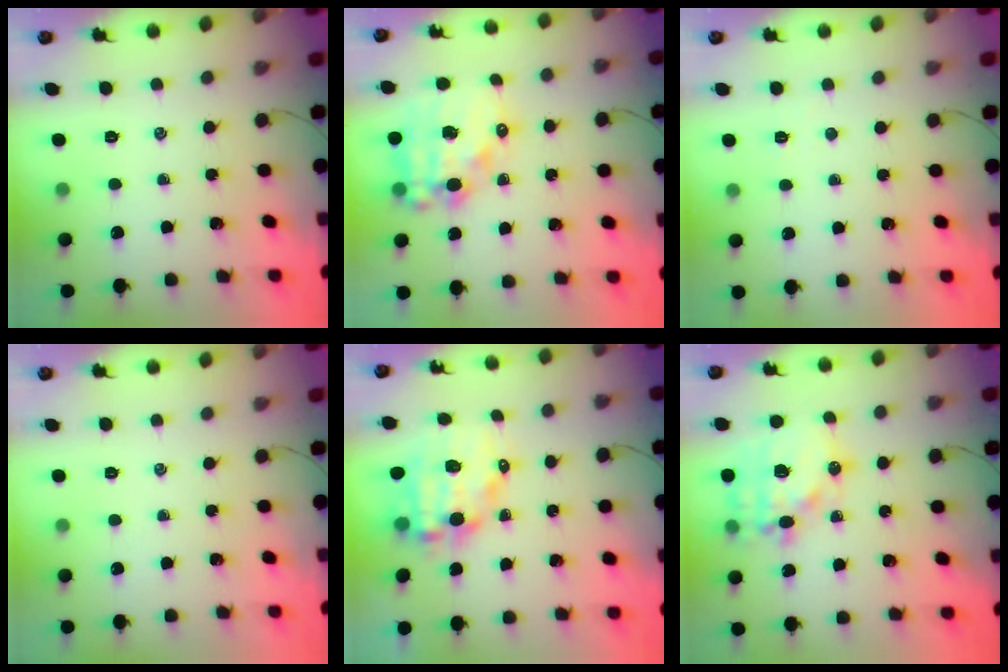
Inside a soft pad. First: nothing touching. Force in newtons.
{"total": 16.1, "press": 15.7, "slide": 3.5}
{"total": 1.9, "press": 1.8, "slide": 0.6}
{"total": 0.0}
{"total": 10.6, "press": 10.2, "slide": 2.8}
{"total": 17.4, "press": 17.1, "slide": 3.2}